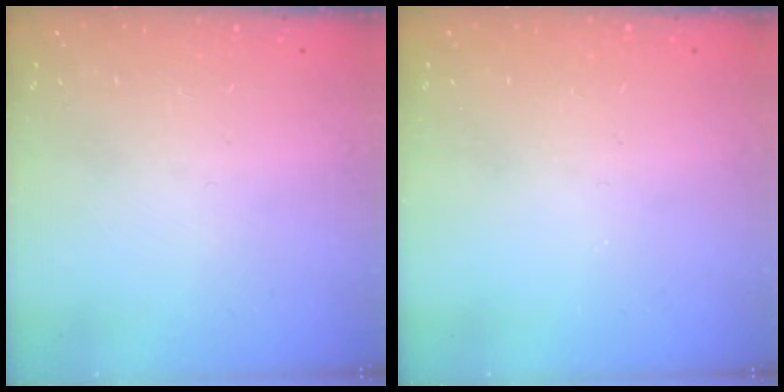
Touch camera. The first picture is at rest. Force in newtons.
{"total": 0.0}